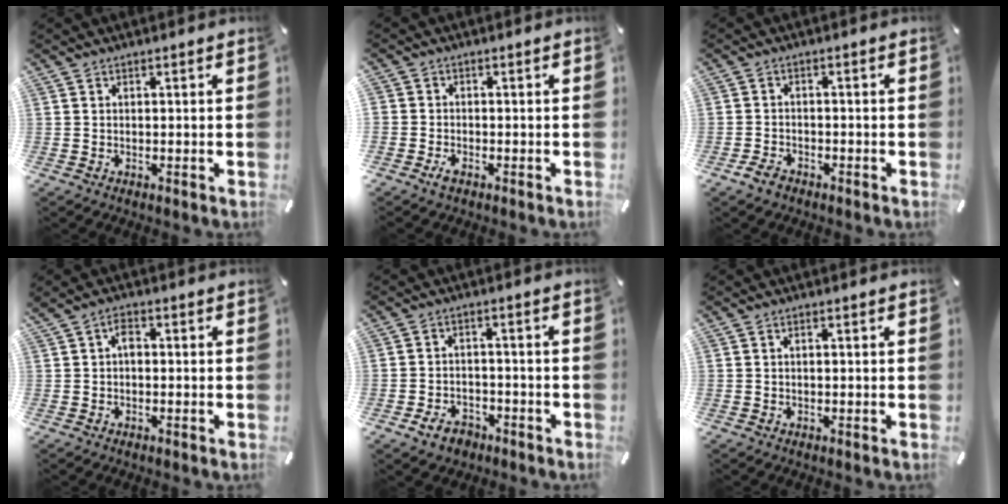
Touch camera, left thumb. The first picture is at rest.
{"total": 3.5, "force": [-1.4, 3.2, 0.4], "torque": [0.004, 0.010, -0.027]}
{"total": 2.9, "force": [-2.1, 1.7, 1.0], "torque": [-0.032, 0.008, -0.045]}
{"total": 2.5, "force": [-0.1, 1.6, 1.9], "torque": [-0.039, 0.009, -0.004]}
{"total": 5.5, "force": [-3.2, 3.9, 2.1], "torque": [-0.041, 0.018, -0.059]}
{"total": 0.7, "force": [0.0, 0.3, 0.6], "torque": [-0.012, 0.002, -0.001]}